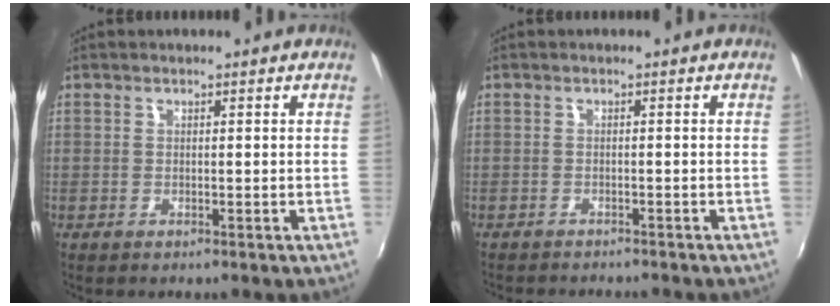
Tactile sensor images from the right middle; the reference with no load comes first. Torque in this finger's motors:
{"motor_torque": [0.78, -1.05, 0.06, 0.05]}